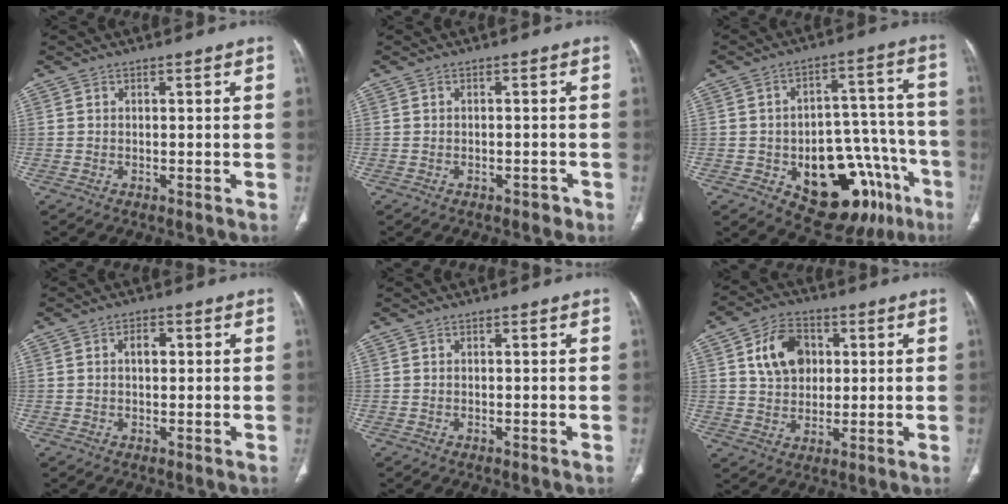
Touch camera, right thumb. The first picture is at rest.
{"total": 1.9, "force": [-1.3, 1.1, 0.8], "torque": [-0.010, 0.010, -0.012]}
{"total": 22.3, "force": [-10.1, 12.1, 15.8], "torque": [-0.140, 0.073, -0.123]}
{"total": 2.8, "force": [0.6, 1.7, 2.2], "torque": [-0.031, 0.006, 0.008]}
{"total": 0.0}
{"total": 10.7, "force": [2.8, 8.0, 6.5], "torque": [-0.085, 0.000, 0.050]}